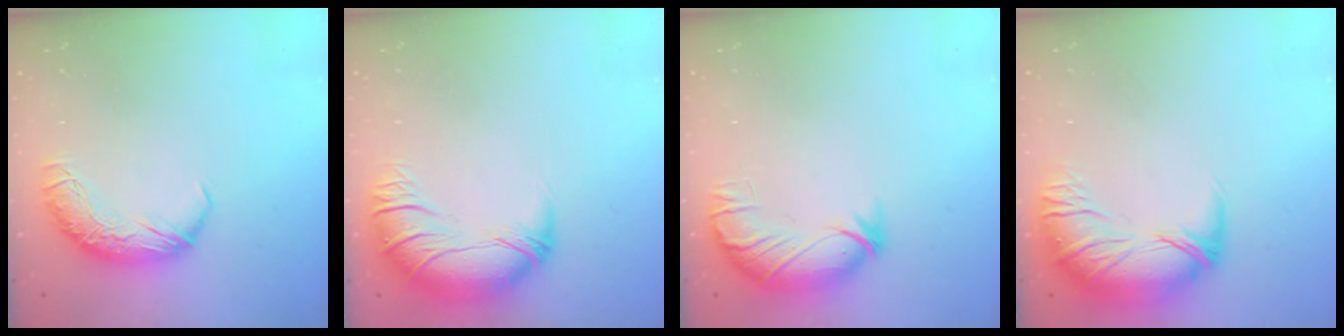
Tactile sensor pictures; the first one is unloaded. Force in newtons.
{"total": 2.8, "press": 0.2, "slide": 2.8}
{"total": 3.9, "press": 2.7, "slide": 2.7}
{"total": 3.5, "press": 1.5, "slide": 3.2}